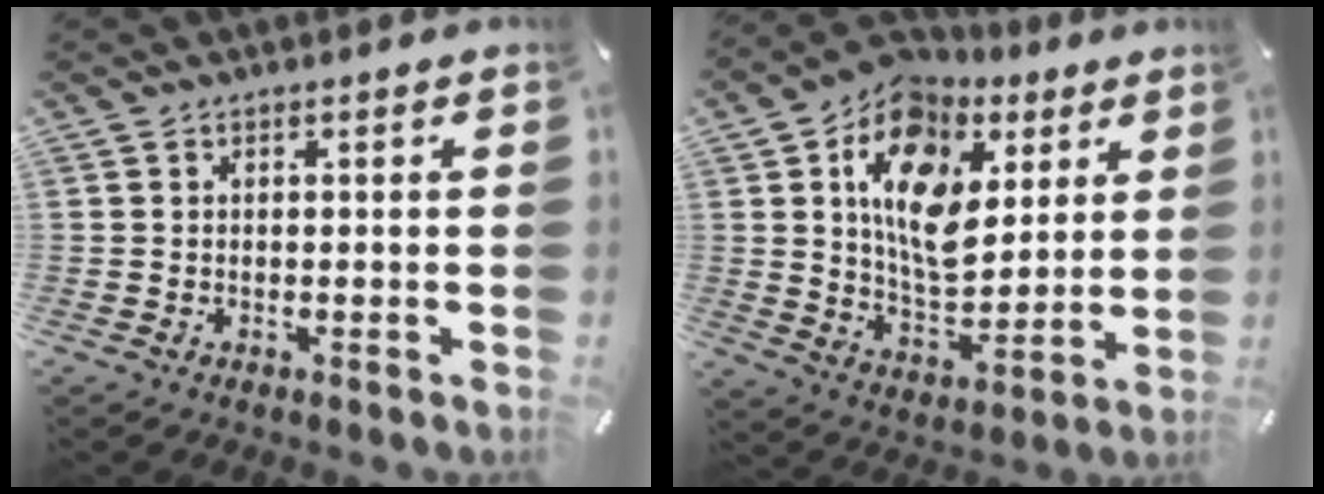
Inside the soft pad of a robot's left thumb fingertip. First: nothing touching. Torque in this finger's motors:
{"motor_torque": [2.53, 2.47, 1.56, -1.21, 0.50]}